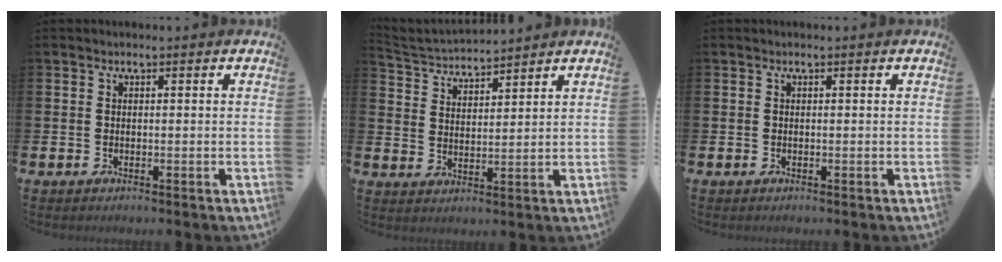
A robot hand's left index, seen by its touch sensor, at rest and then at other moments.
{"total": 3.6, "force": [3.6, 0.4, -0.1], "torque": [-0.015, -0.027, 0.061]}
{"total": 0.0}